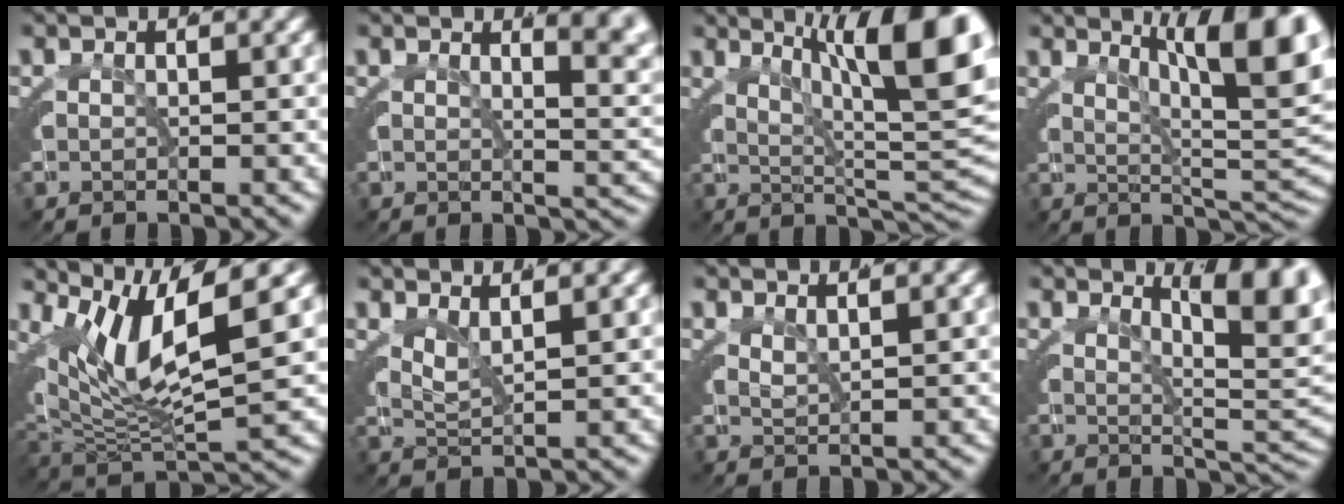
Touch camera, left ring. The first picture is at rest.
{"total": 5.6, "force": [2.4, 1.5, 4.8], "torque": [-0.033, 0.003, 0.031]}
{"total": 12.4, "force": [3.4, 4.7, 11.0], "torque": [-0.125, 0.001, 0.052]}
{"total": 10.8, "force": [3.3, 3.8, 9.6], "torque": [-0.102, 0.001, 0.049]}
{"total": 9.5, "force": [1.9, 5.3, 7.7], "torque": [-0.137, -0.001, 0.028]}
{"total": 2.5, "force": [1.7, 0.6, 1.8], "torque": [-0.038, -0.006, 0.032]}
{"total": 1.6, "force": [1.4, -0.2, 0.7], "torque": [-0.017, -0.009, 0.034]}
{"total": 6.9, "force": [2.4, 1.7, 6.2], "torque": [-0.055, 0.000, 0.035]}